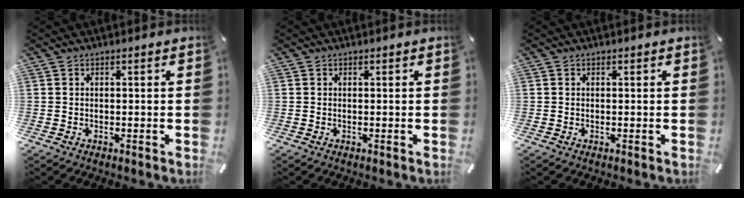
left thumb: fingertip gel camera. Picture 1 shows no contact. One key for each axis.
{"total": 0.0}
{"total": 0.0}